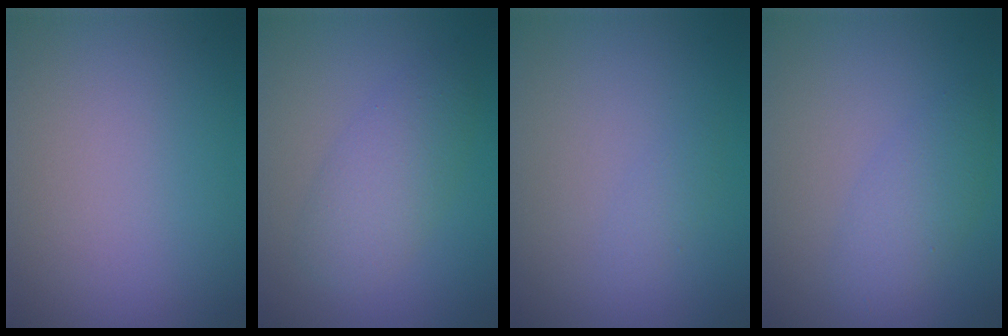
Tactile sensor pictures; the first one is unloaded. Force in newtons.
{"total": 3.7, "press": 3.7, "slide": 0.1}
{"total": 0.8, "press": 0.8, "slide": 0.0}
{"total": 2.7, "press": 2.7, "slide": 0.0}